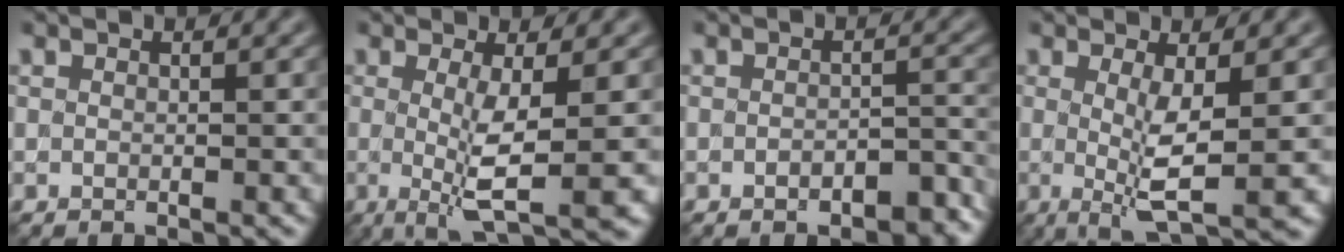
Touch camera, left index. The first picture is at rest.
{"total": 5.3, "force": [-0.1, 1.1, 5.2], "torque": [-0.088, -0.008, -0.004]}
{"total": 3.4, "force": [-2.1, 1.4, 2.3], "torque": [-0.036, 0.002, -0.024]}
{"total": 4.6, "force": [0.1, 0.9, 4.5], "torque": [-0.081, -0.009, 0.001]}